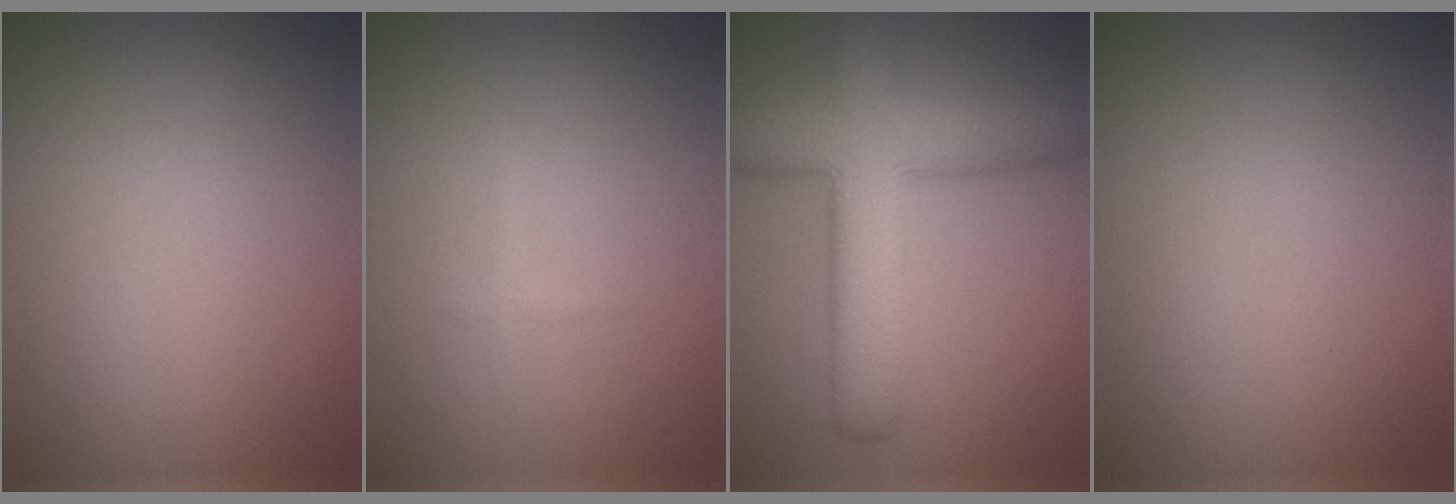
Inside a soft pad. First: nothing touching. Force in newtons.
{"total": 0.6, "press": 0.6, "slide": 0.0}
{"total": 8.2, "press": 8.1, "slide": 0.4}
{"total": 0.0}